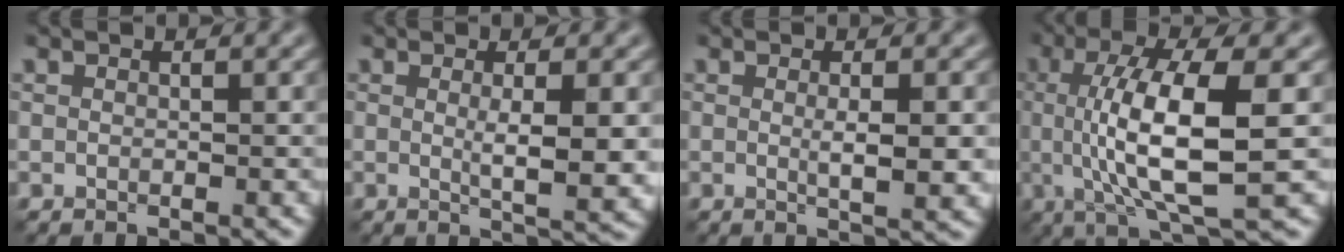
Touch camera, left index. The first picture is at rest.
{"total": 3.8, "force": [0.2, 0.4, 3.7], "torque": [-0.060, -0.003, 0.007]}
{"total": 2.8, "force": [0.0, 0.4, 2.8], "torque": [-0.049, -0.001, 0.003]}
{"total": 9.2, "force": [0.3, 2.5, 8.9], "torque": [-0.157, 0.000, 0.009]}